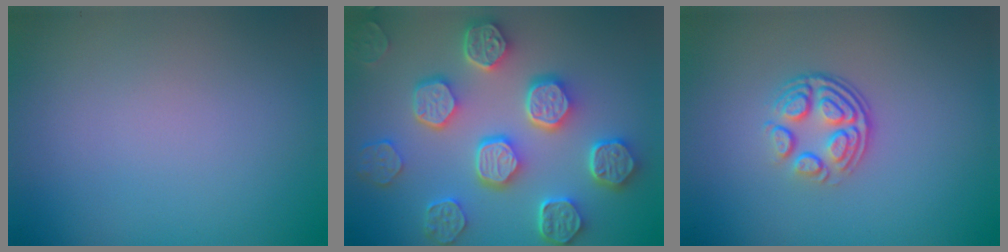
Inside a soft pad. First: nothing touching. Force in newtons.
{"total": 8.2, "press": 6.4, "slide": 5.1}
{"total": 3.9, "press": 2.7, "slide": 2.8}